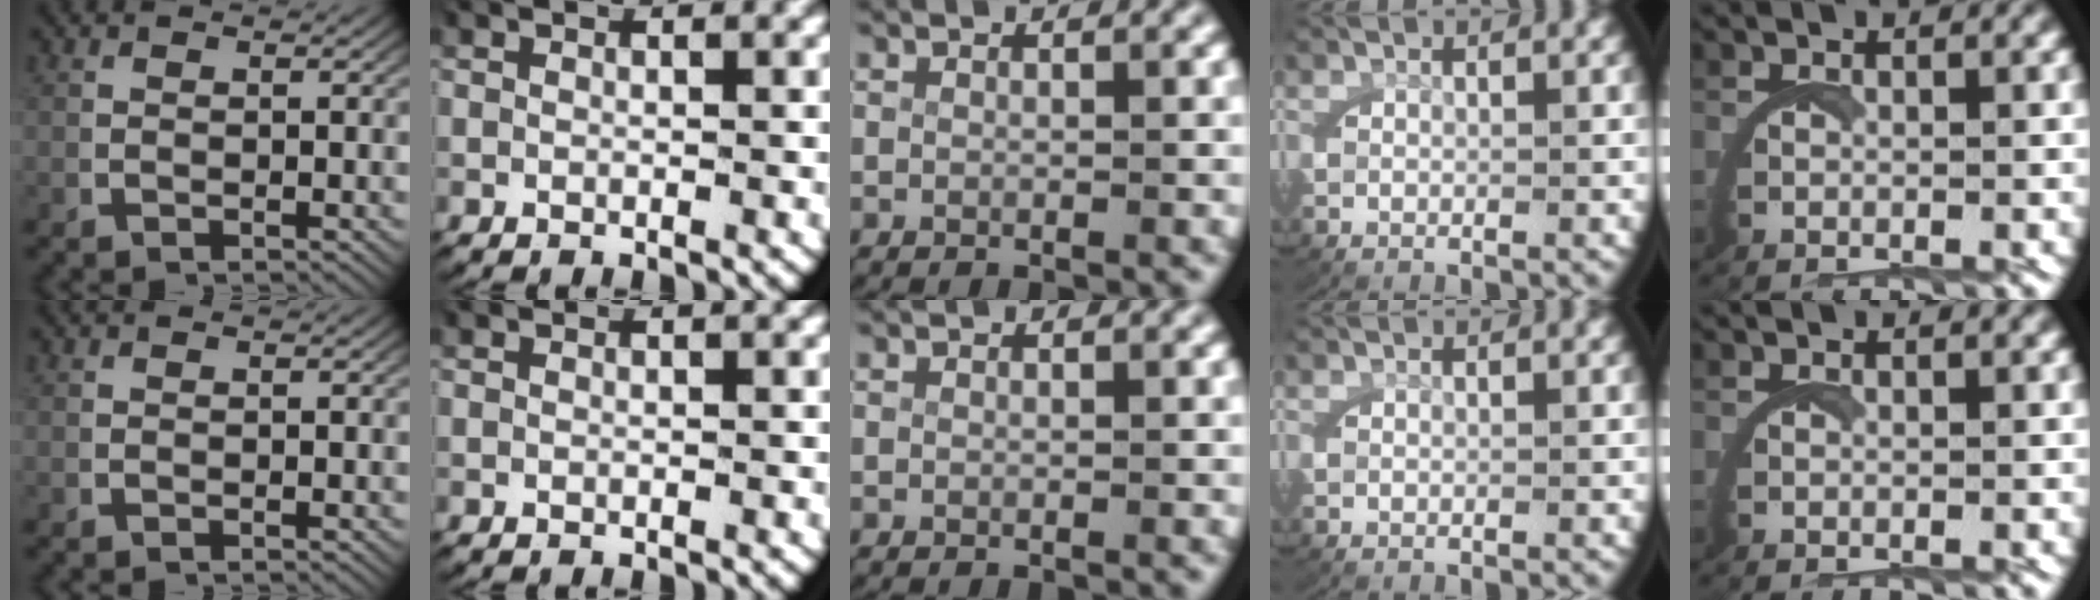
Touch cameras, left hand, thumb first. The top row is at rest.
{}